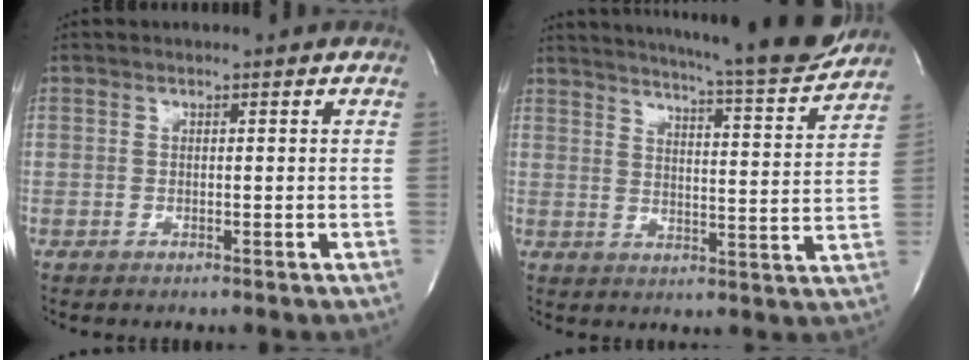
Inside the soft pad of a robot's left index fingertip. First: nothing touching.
{"total": 17.6, "force": [16.2, -0.1, 6.9], "torque": [-0.111, -0.056, 0.204]}